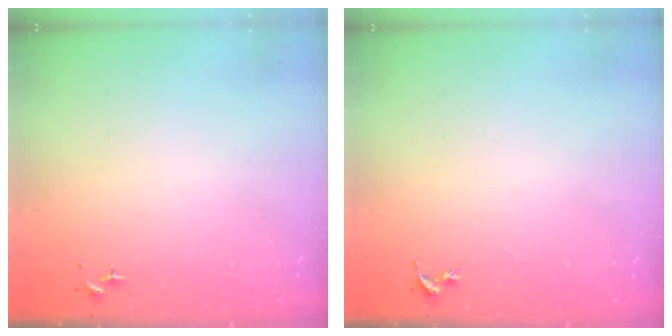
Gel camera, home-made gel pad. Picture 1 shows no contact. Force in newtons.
{"total": 0.0}